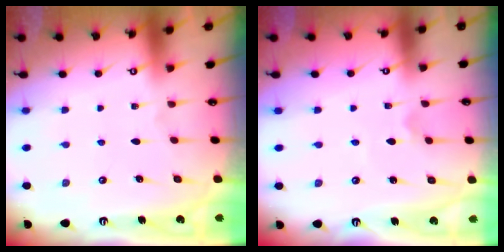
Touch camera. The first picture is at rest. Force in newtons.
{"total": 2.0, "press": 2.0, "slide": 0.4}